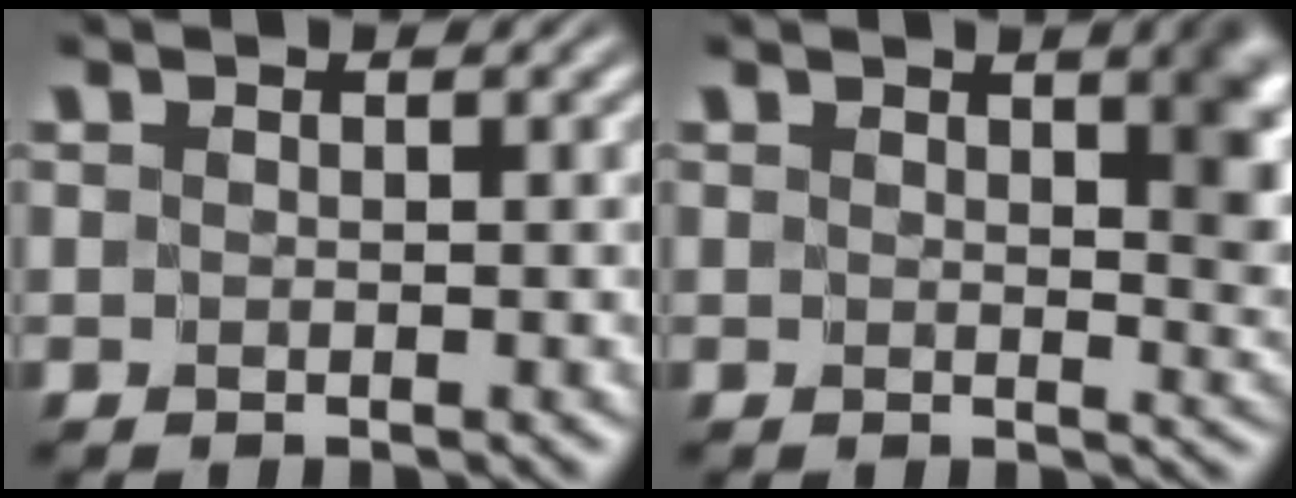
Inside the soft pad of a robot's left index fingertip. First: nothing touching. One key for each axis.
{"total": 4.7, "fx": 1.9, "fy": 1.8, "fz": 3.9, "tx": -0.045, "ty": -0.003, "tz": 0.028}